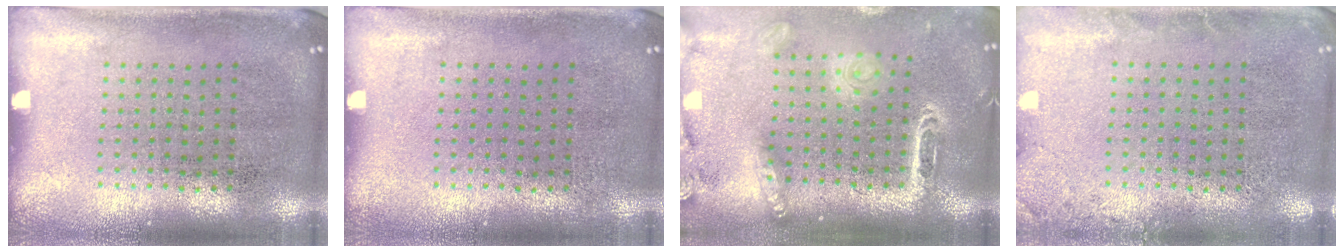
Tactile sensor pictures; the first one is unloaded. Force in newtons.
{"total": 0.0}
{"total": 2.4, "press": 1.9, "slide": 1.5}
{"total": 1.4, "press": 1.4, "slide": 0.3}